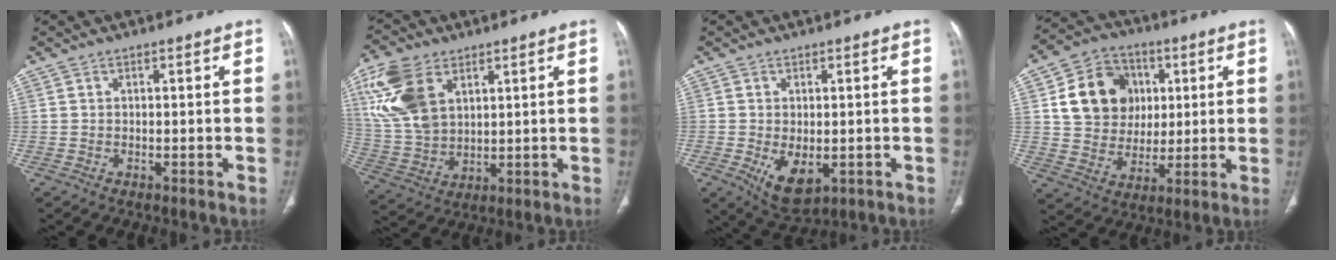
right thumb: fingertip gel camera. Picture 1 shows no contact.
{"total": 14.2, "force": [5.9, 8.9, 9.4], "torque": [-0.196, -0.012, 0.130]}
{"total": 7.2, "force": [-1.7, 4.1, 5.7], "torque": [-0.091, -0.013, -0.013]}
{"total": 15.0, "force": [3.8, 12.7, 7.1], "torque": [-0.091, 0.000, 0.070]}